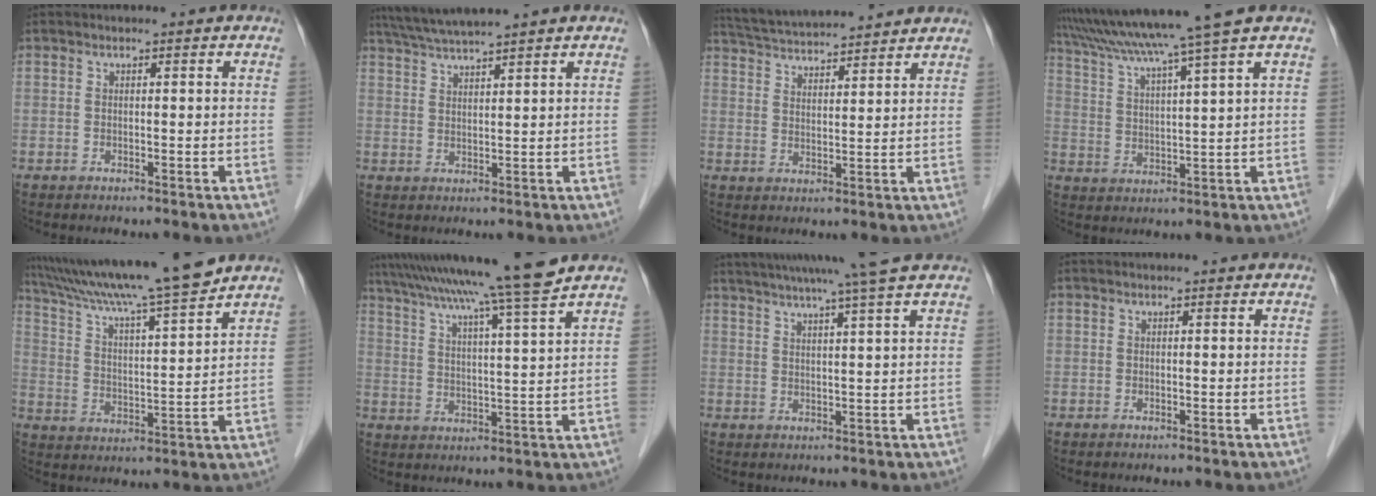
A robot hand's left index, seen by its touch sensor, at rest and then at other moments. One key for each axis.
{"total": 6.8, "fx": 6.0, "fy": -1.1, "fz": 3.1, "tx": -0.060, "ty": 0.022, "tz": 0.105}
{"total": 13.6, "fx": 12.6, "fy": 1.1, "fz": 5.0, "tx": -0.097, "ty": 0.028, "tz": 0.197}
{"total": 13.3, "fx": 10.9, "fy": -2.6, "fz": 7.2, "tx": -0.125, "ty": -0.004, "tz": 0.173}
{"total": 17.0, "fx": 14.8, "fy": -0.9, "fz": 8.3, "tx": -0.145, "ty": 0.000, "tz": 0.240}
{"total": 16.2, "fx": 14.0, "fy": -2.7, "fz": 7.6, "tx": -0.134, "ty": -0.024, "tz": 0.205}
{"total": 11.5, "fx": 9.5, "fy": -2.0, "fz": 6.2, "tx": -0.102, "ty": 0.000, "tz": 0.127}
{"total": 0.0}